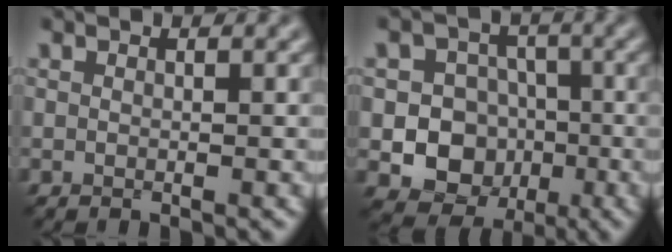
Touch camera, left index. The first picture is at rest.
{"total": 10.2, "force": [-2.7, 9.3, 3.3], "torque": [-0.045, 0.001, -0.062]}